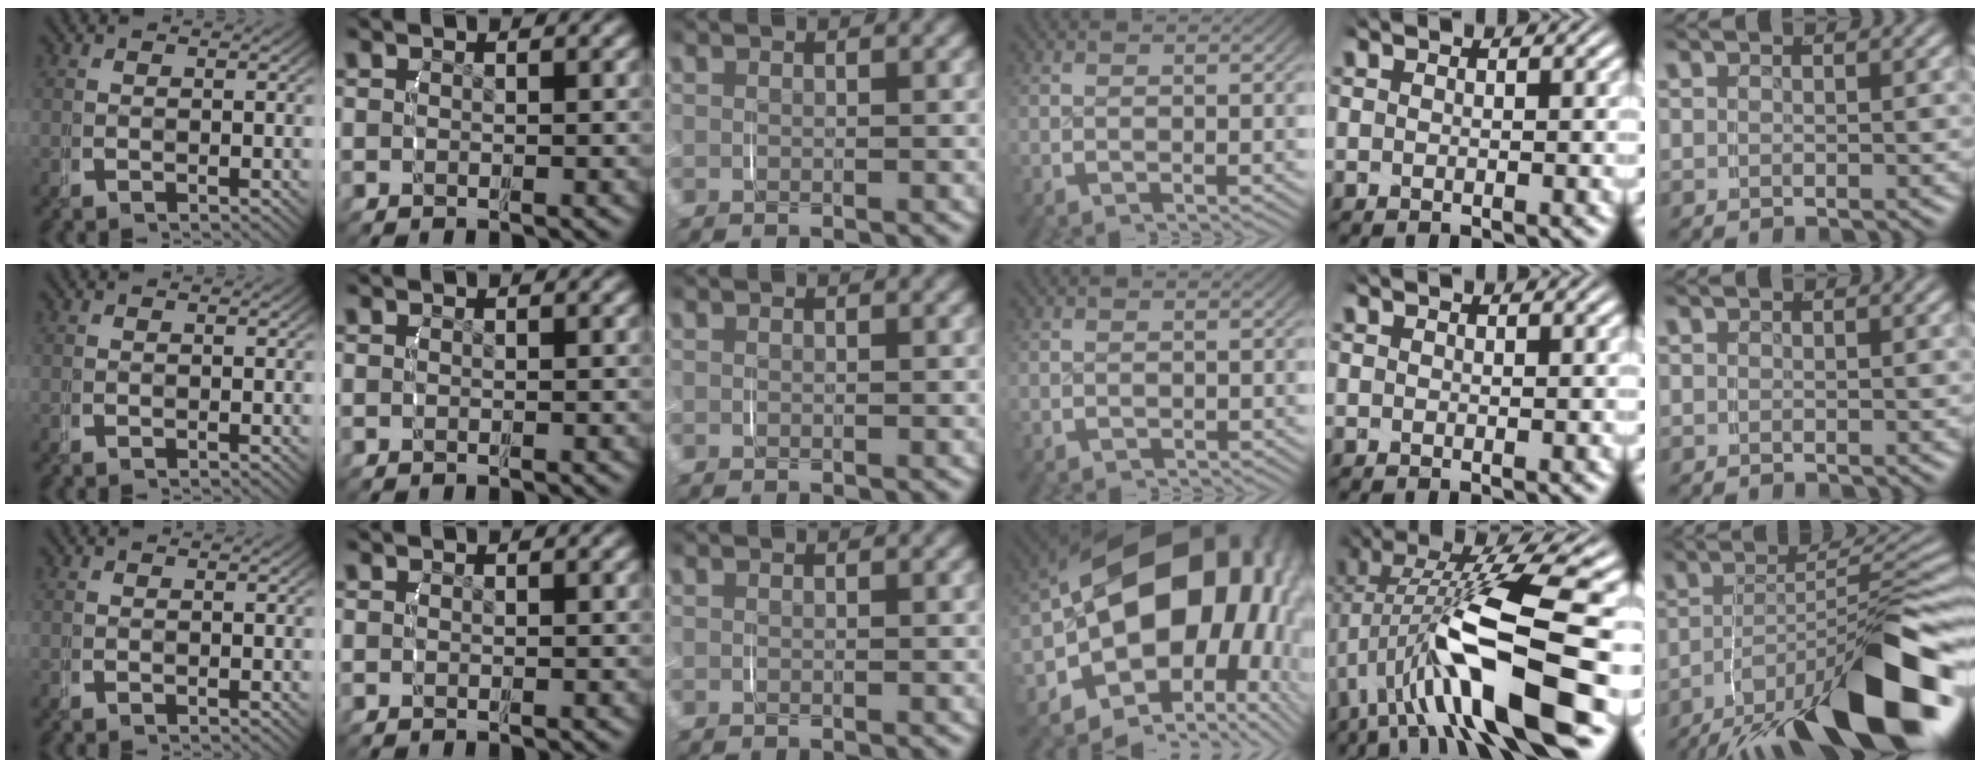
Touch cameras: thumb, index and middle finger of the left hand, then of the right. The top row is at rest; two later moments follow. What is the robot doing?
{"motion": "grasp_and_lifting", "object": "router"}